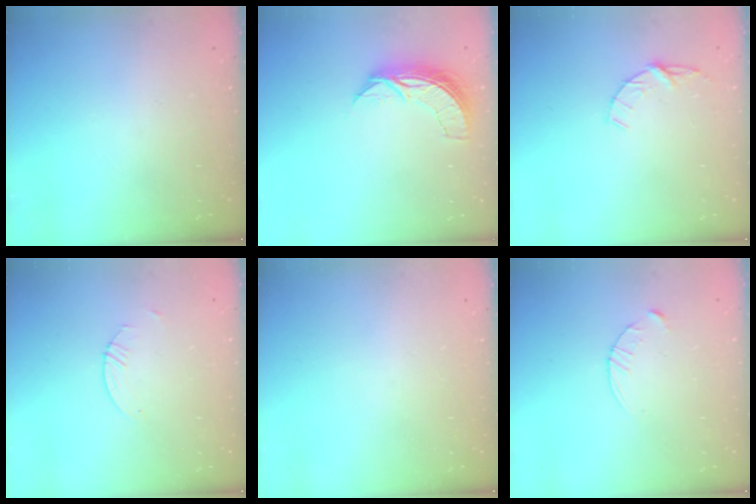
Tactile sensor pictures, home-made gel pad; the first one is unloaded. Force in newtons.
{"total": 7.4, "press": 7.3, "slide": 0.5}
{"total": 4.5, "press": 4.5, "slide": 0.5}
{"total": 0.8, "press": 0.8, "slide": 0.2}
{"total": 0.0}
{"total": 4.0, "press": 4.0, "slide": 0.5}